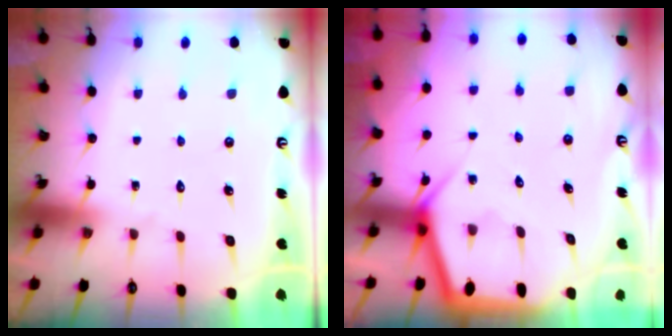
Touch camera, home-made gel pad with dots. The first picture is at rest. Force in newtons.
{"total": 4.8, "press": 4.8, "slide": 0.5}